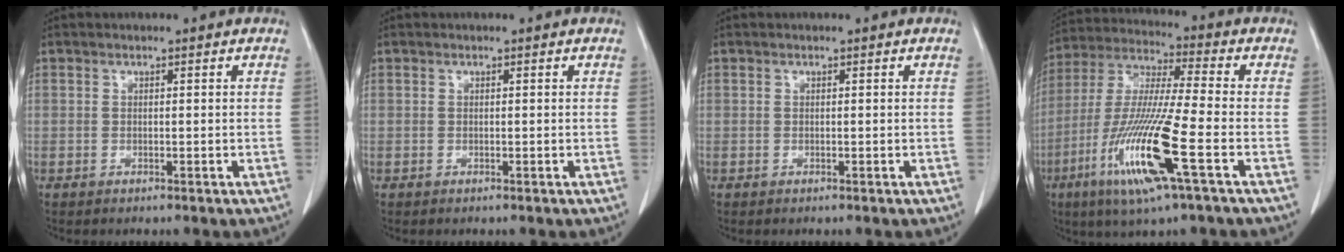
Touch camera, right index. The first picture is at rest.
{"total": 0.0}
{"total": 0.0}
{"total": 16.3, "force": [-6.3, 0.1, 15.1], "torque": [-0.316, -0.022, -0.120]}